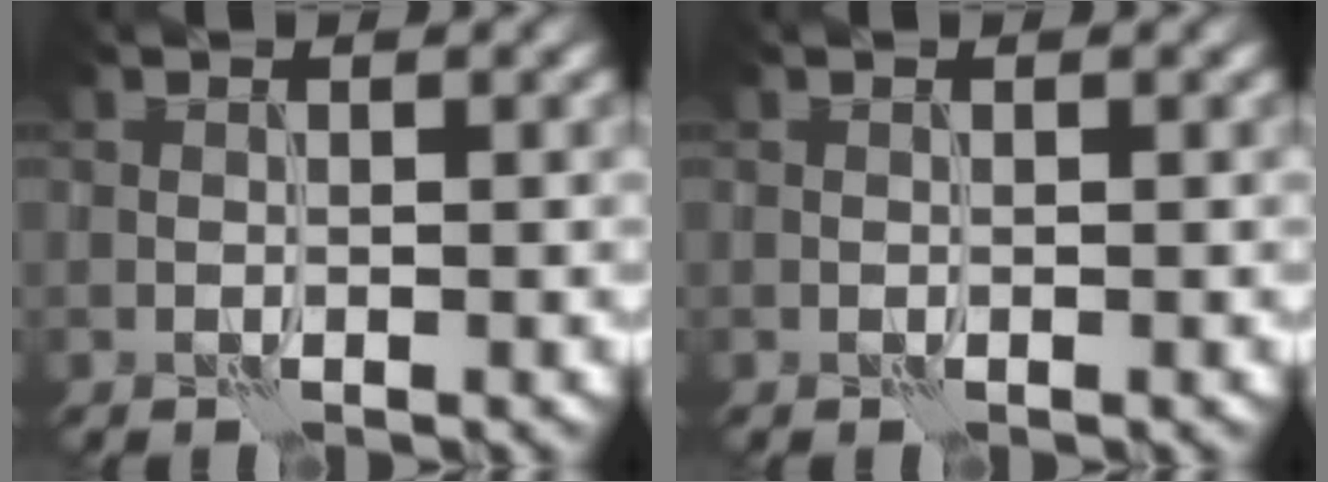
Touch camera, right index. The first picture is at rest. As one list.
[{"total": 0.0}]